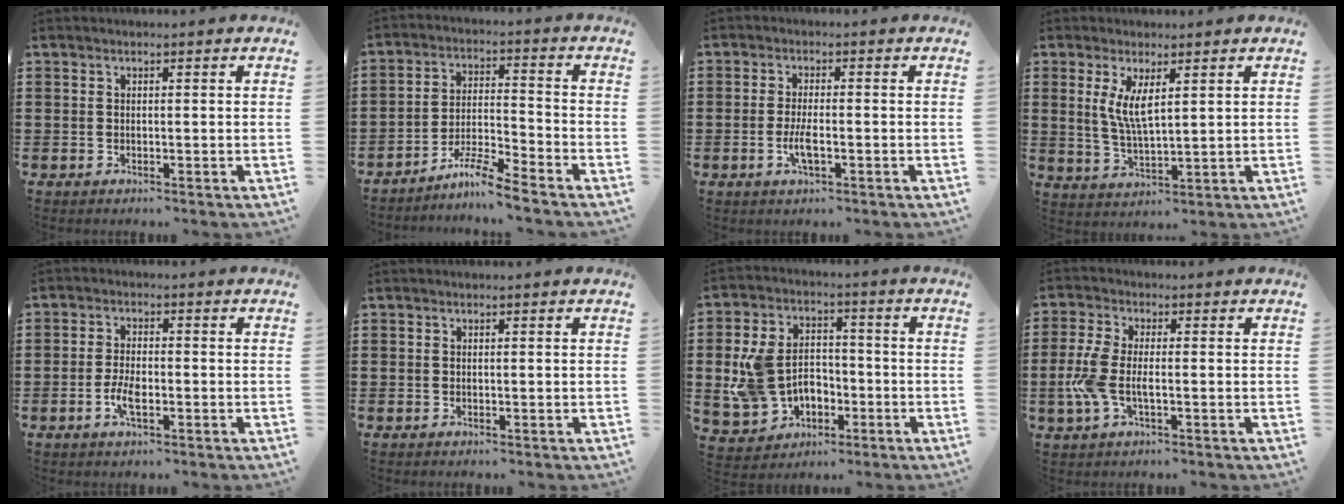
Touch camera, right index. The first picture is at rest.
{"total": 6.1, "force": [-5.5, -0.5, 2.7], "torque": [-0.068, -0.011, -0.110]}
{"total": 3.5, "force": [-1.1, 0.8, 3.2], "torque": [-0.070, -0.005, -0.023]}
{"total": 5.2, "force": [1.9, 1.3, 4.6], "torque": [-0.097, -0.001, 0.034]}
{"total": 4.0, "force": [-1.3, 1.4, 3.5], "torque": [-0.074, -0.001, -0.026]}
{"total": 0.0}
{"total": 9.0, "force": [-0.8, 7.0, 5.7], "torque": [-0.155, 0.015, -0.016]}
{"total": 5.3, "force": [-1.2, 2.2, 4.6], "torque": [-0.121, -0.009, -0.032]}